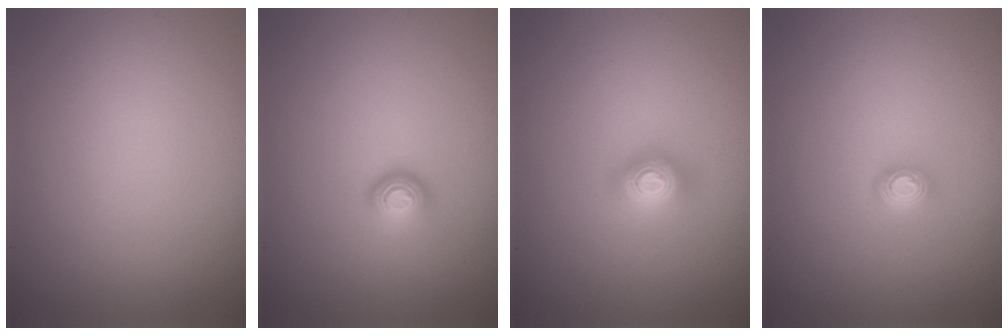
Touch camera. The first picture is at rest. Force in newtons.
{"total": 1.8, "press": 1.1, "slide": 1.4}
{"total": 2.0, "press": 2.0, "slide": 0.1}
{"total": 1.6, "press": 1.2, "slide": 1.1}